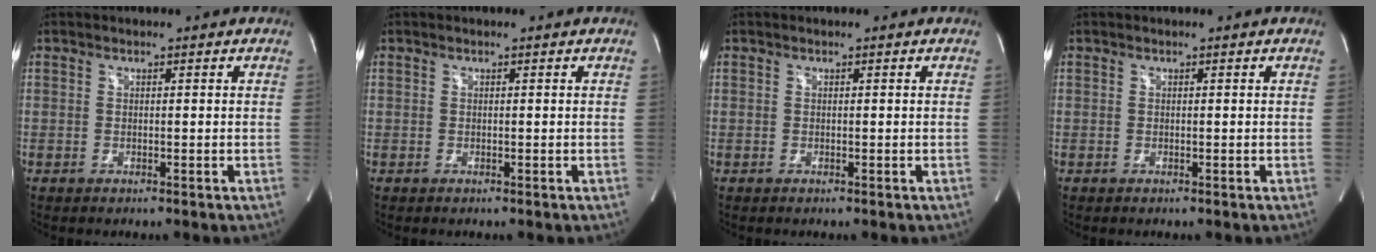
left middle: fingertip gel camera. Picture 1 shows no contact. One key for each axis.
{"total": 0.0}
{"total": 0.0}
{"total": 0.0}